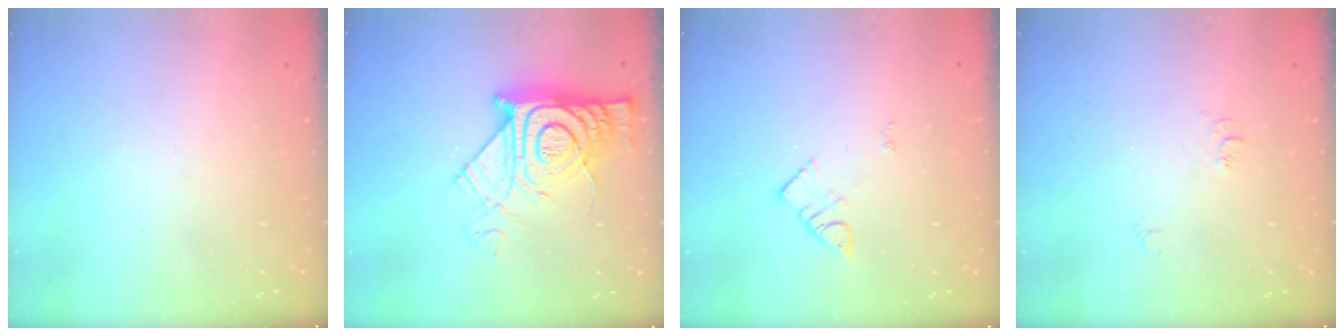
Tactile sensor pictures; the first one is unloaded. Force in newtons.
{"total": 15.8, "press": 15.8, "slide": 1.2}
{"total": 3.1, "press": 3.1, "slide": 0.2}
{"total": 6.6, "press": 6.6, "slide": 0.6}